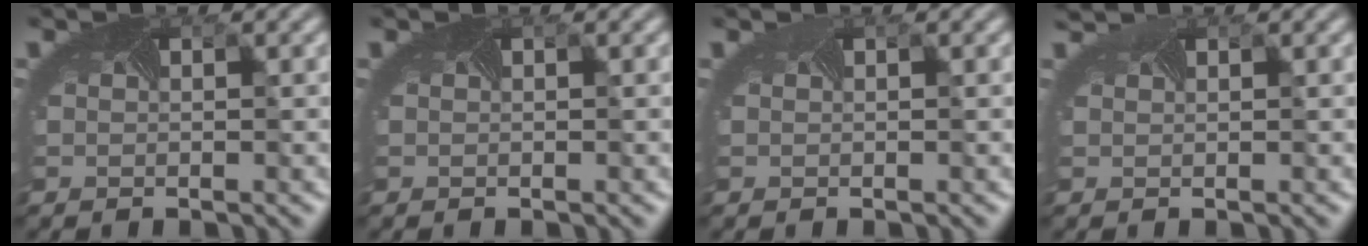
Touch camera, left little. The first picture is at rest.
{"total": 0.0}
{"total": 0.5, "force": [0.3, 0.3, 0.3], "torque": [-0.005, 0.005, 0.002]}
{"total": 1.4, "force": [1.3, 0.5, 0.3], "torque": [-0.015, 0.005, 0.015]}